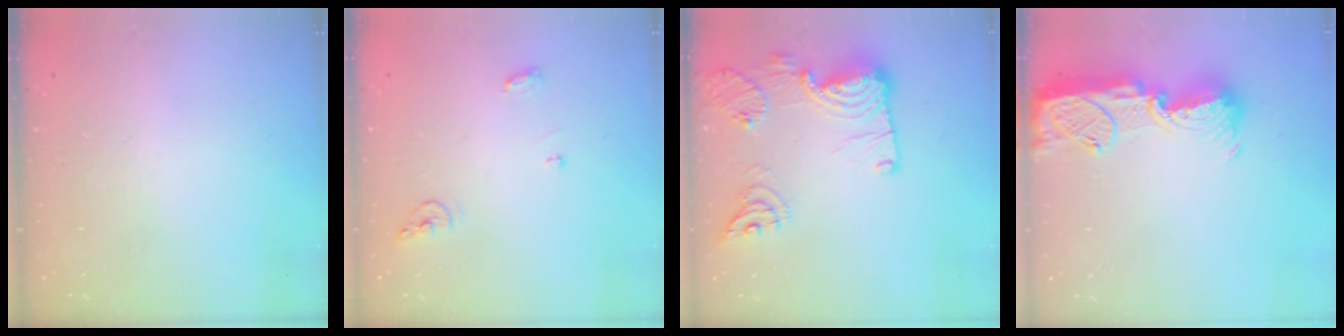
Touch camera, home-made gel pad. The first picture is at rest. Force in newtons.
{"total": 6.0, "press": 6.0, "slide": 0.2}
{"total": 19.1, "press": 18.3, "slide": 5.5}
{"total": 14.9, "press": 14.9, "slide": 1.0}